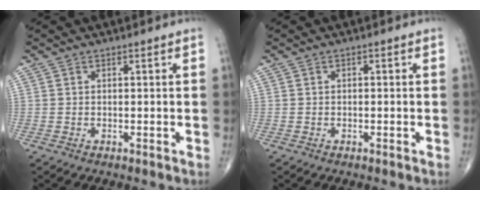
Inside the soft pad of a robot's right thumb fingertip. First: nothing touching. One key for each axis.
{"total": 0.5, "fx": -0.1, "fy": 0.3, "fz": 0.4, "tx": -0.005, "ty": 0.001, "tz": -0.003}